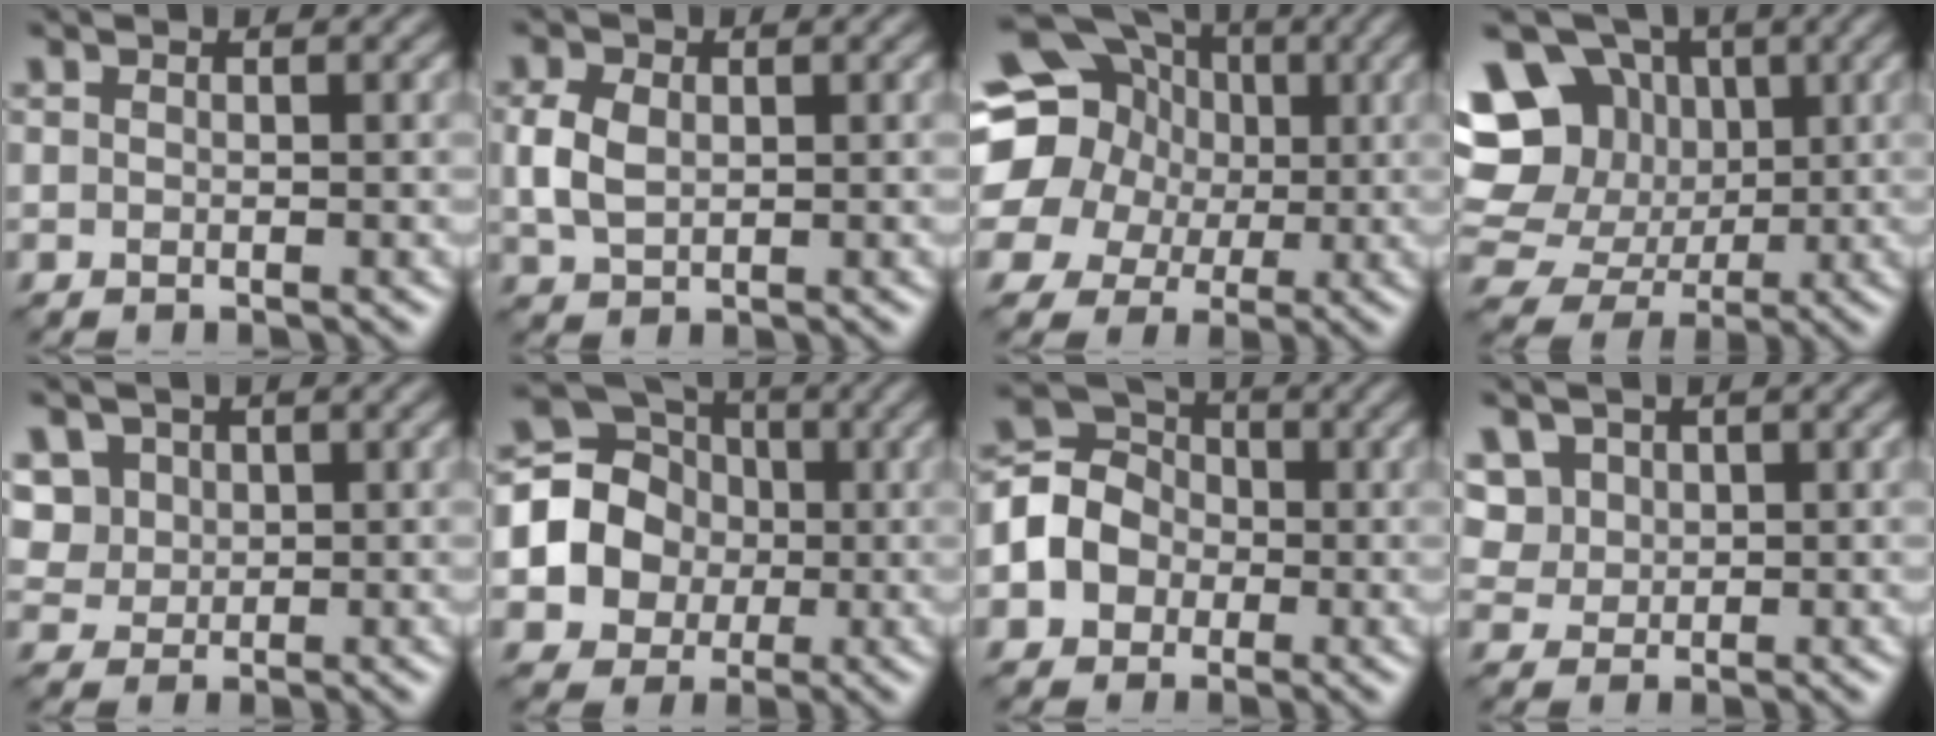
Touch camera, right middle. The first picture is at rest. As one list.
[{"total": 3.0, "force": [0.4, 2.2, 2.0], "torque": [-0.055, 0.002, 0.011]}, {"total": 18.4, "force": [4.6, 16.6, 6.5], "torque": [-0.165, 0.023, 0.055]}, {"total": 12.9, "force": [3.3, 10.9, 6.2], "torque": [-0.148, 0.034, 0.042]}, {"total": 5.0, "force": [2.3, 4.0, 1.8], "torque": [-0.050, 0.012, 0.038]}, {"total": 10.9, "force": [-0.5, 10.2, 3.8], "torque": [-0.111, 0.023, -0.032]}, {"total": 5.2, "force": [-0.8, 4.6, 2.3], "torque": [-0.038, 0.011, -0.026]}, {"total": 4.5, "force": [2.4, 3.4, 1.7], "torque": [-0.047, 0.008, 0.041]}]